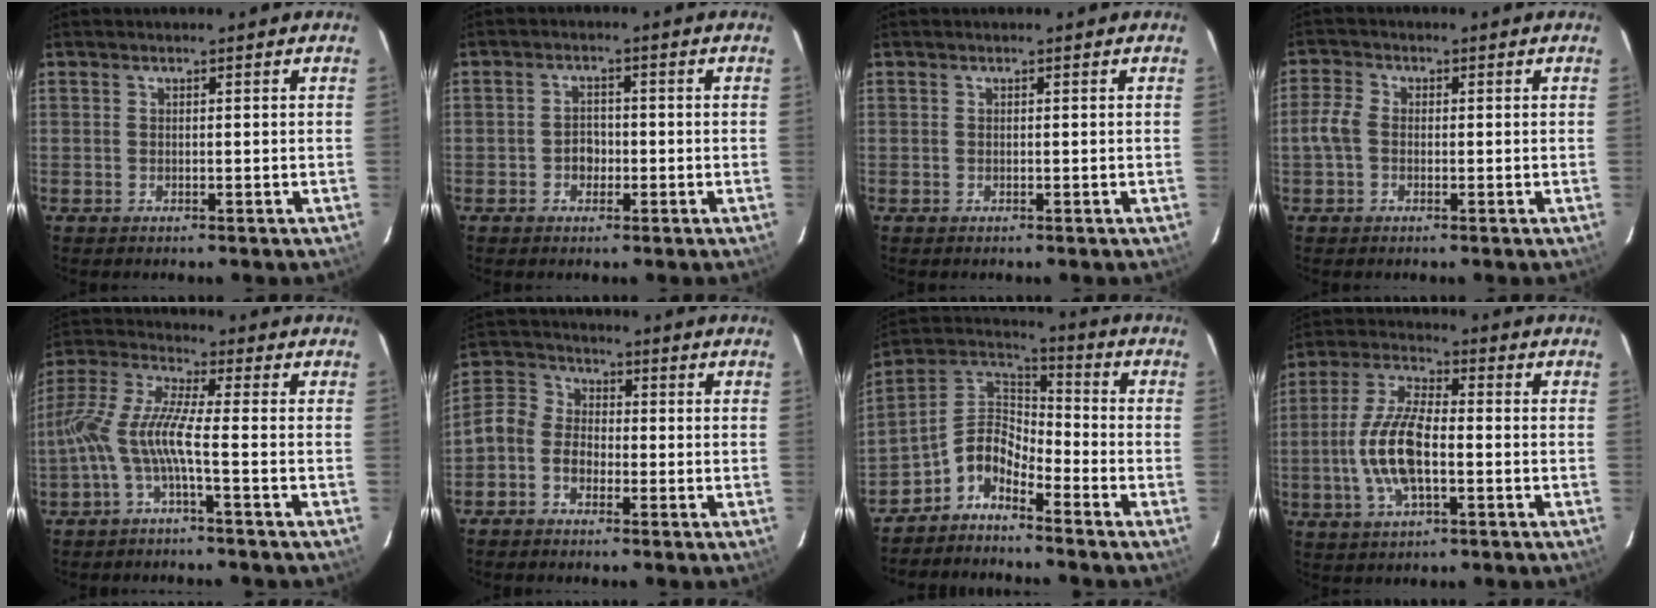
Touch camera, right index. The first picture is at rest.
{"total": 2.7, "force": [-0.9, 2.3, 1.2], "torque": [-0.021, 0.009, -0.013]}
{"total": 0.0}
{"total": 3.5, "force": [-1.0, 2.6, 2.1], "torque": [-0.050, 0.008, -0.022]}
{"total": 9.0, "force": [-3.1, 0.5, 8.4], "torque": [-0.193, 0.007, -0.062]}
{"total": 5.6, "force": [-2.1, 4.3, 2.9], "torque": [-0.070, 0.020, -0.051]}
{"total": 7.4, "force": [-5.2, 3.5, 3.9], "torque": [-0.094, 0.040, -0.118]}
{"total": 11.7, "force": [-2.4, 4.5, 10.6], "torque": [-0.224, 0.004, -0.049]}